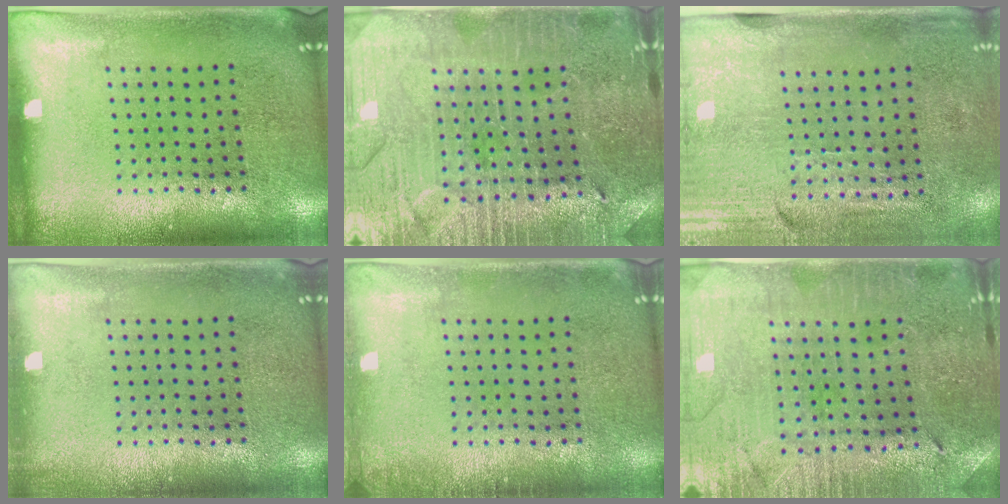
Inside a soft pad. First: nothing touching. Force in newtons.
{"total": 3.3, "press": 3.3, "slide": 0.6}
{"total": 3.1, "press": 2.6, "slide": 1.6}
{"total": 0.5, "press": 0.5, "slide": 0.1}
{"total": 0.7, "press": 0.6, "slide": 0.2}
{"total": 1.0, "press": 0.9, "slide": 0.2}